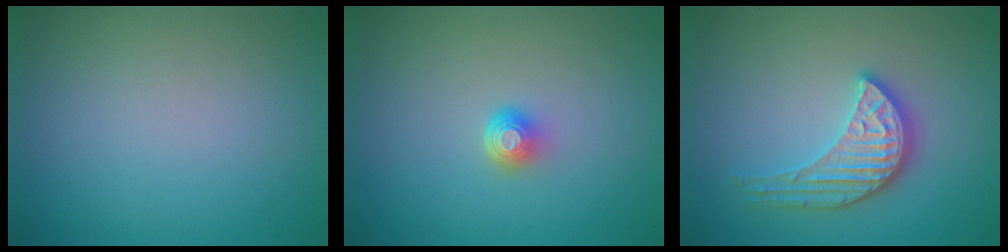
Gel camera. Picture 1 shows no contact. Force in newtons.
{"total": 1.8, "press": 1.3, "slide": 1.3}
{"total": 3.9, "press": 3.5, "slide": 1.7}